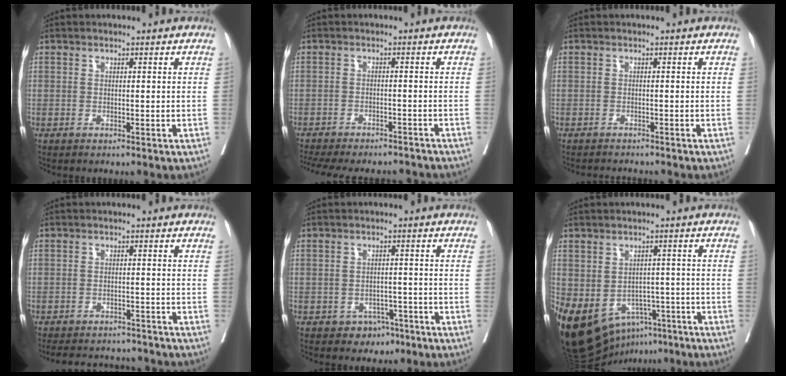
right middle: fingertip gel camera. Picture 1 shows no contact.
{"total": 16.5, "force": [-14.8, 4.1, 6.0], "torque": [-0.146, -0.015, -0.196]}
{"total": 3.4, "force": [-3.3, 0.2, 0.9], "torque": [-0.013, -0.006, -0.045]}
{"total": 10.0, "force": [-9.3, 2.9, 2.2], "torque": [-0.036, 0.010, -0.119]}
{"total": 3.6, "force": [-2.2, 2.7, 0.7], "torque": [-0.001, 0.012, -0.025]}
{"total": 14.9, "force": [-7.5, 10.4, 7.6], "torque": [-0.161, 0.015, -0.101]}